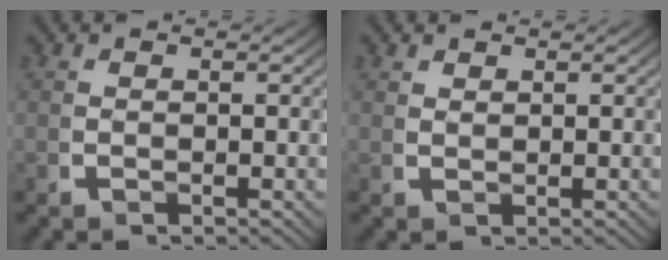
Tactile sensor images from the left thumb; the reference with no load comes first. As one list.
[{"total": 1.1, "force": [1.1, -0.2, -0.1], "torque": [0.008, 0.003, 0.027]}]